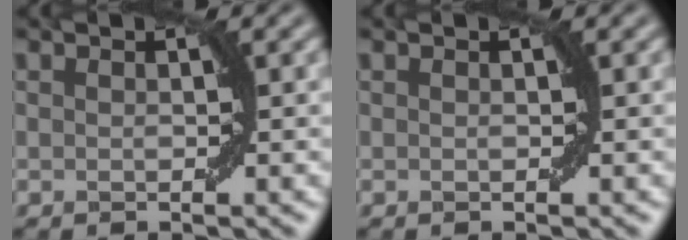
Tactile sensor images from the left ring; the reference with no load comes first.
{"total": 0.0}